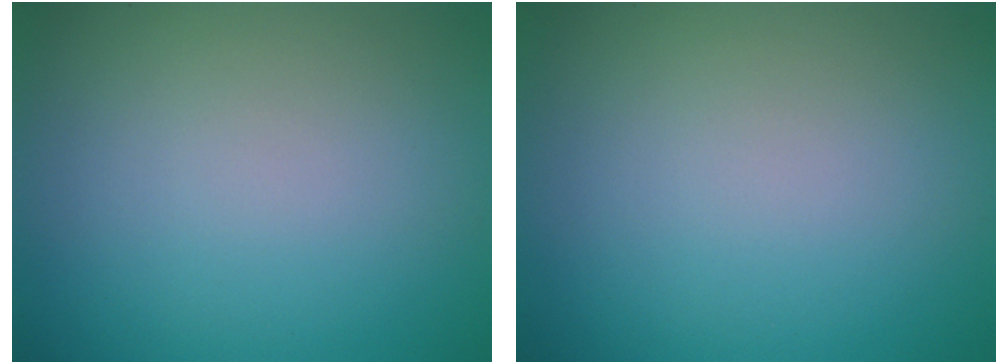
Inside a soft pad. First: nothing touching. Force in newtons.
{"total": 0.0}